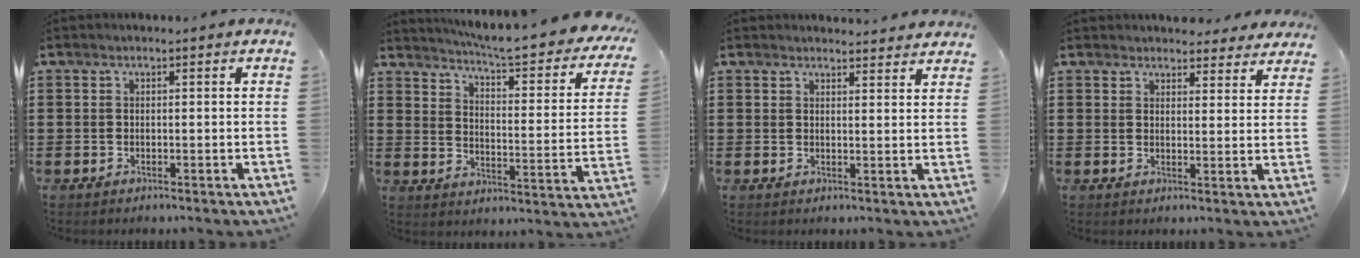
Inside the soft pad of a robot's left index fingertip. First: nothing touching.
{"total": 5.9, "force": [5.2, -0.5, 2.8], "torque": [-0.063, -0.051, 0.079]}
{"total": 2.3, "force": [2.3, 0.1, 0.1], "torque": [-0.001, -0.008, 0.043]}
{"total": 3.8, "force": [3.7, 0.7, 0.4], "torque": [-0.011, -0.014, 0.068]}